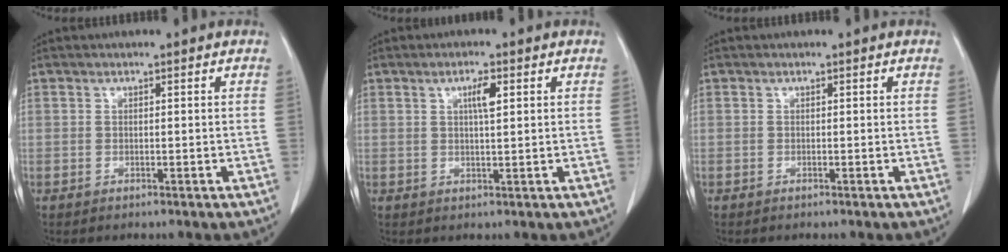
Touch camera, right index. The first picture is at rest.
{"total": 2.8, "force": [1.0, 0.3, 2.6], "torque": [-0.045, -0.001, 0.016]}
{"total": 0.0}